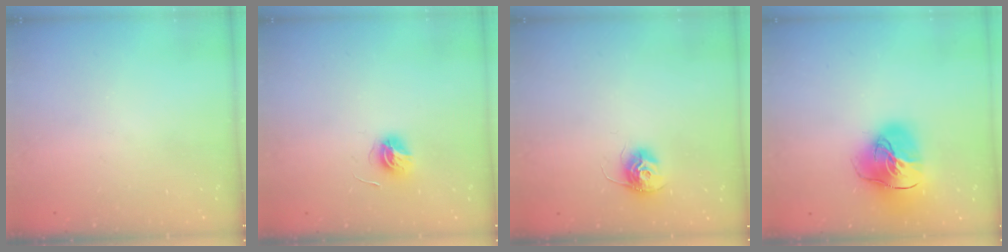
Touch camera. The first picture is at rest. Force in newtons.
{"total": 5.6, "press": 5.6, "slide": 0.6}
{"total": 10.8, "press": 10.7, "slide": 0.6}
{"total": 20.8, "press": 20.6, "slide": 2.7}